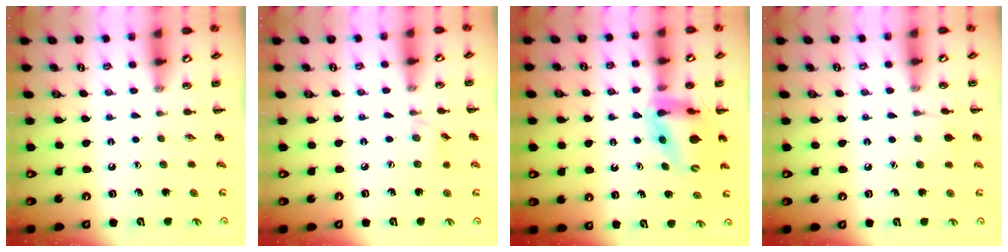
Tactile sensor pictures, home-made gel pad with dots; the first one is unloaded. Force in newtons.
{"total": 5.4, "press": 5.0, "slide": 2.1}
{"total": 13.1, "press": 12.5, "slide": 3.8}
{"total": 5.4, "press": 5.1, "slide": 1.8}